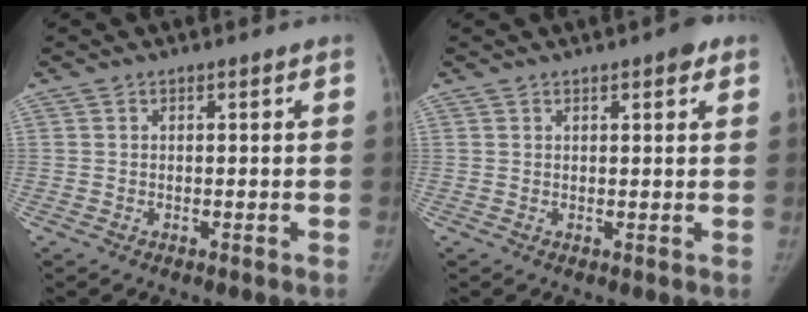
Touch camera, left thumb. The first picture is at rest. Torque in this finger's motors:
{"motor_torque": [1.30, 0.69, 0.28, -0.37, 0.05]}